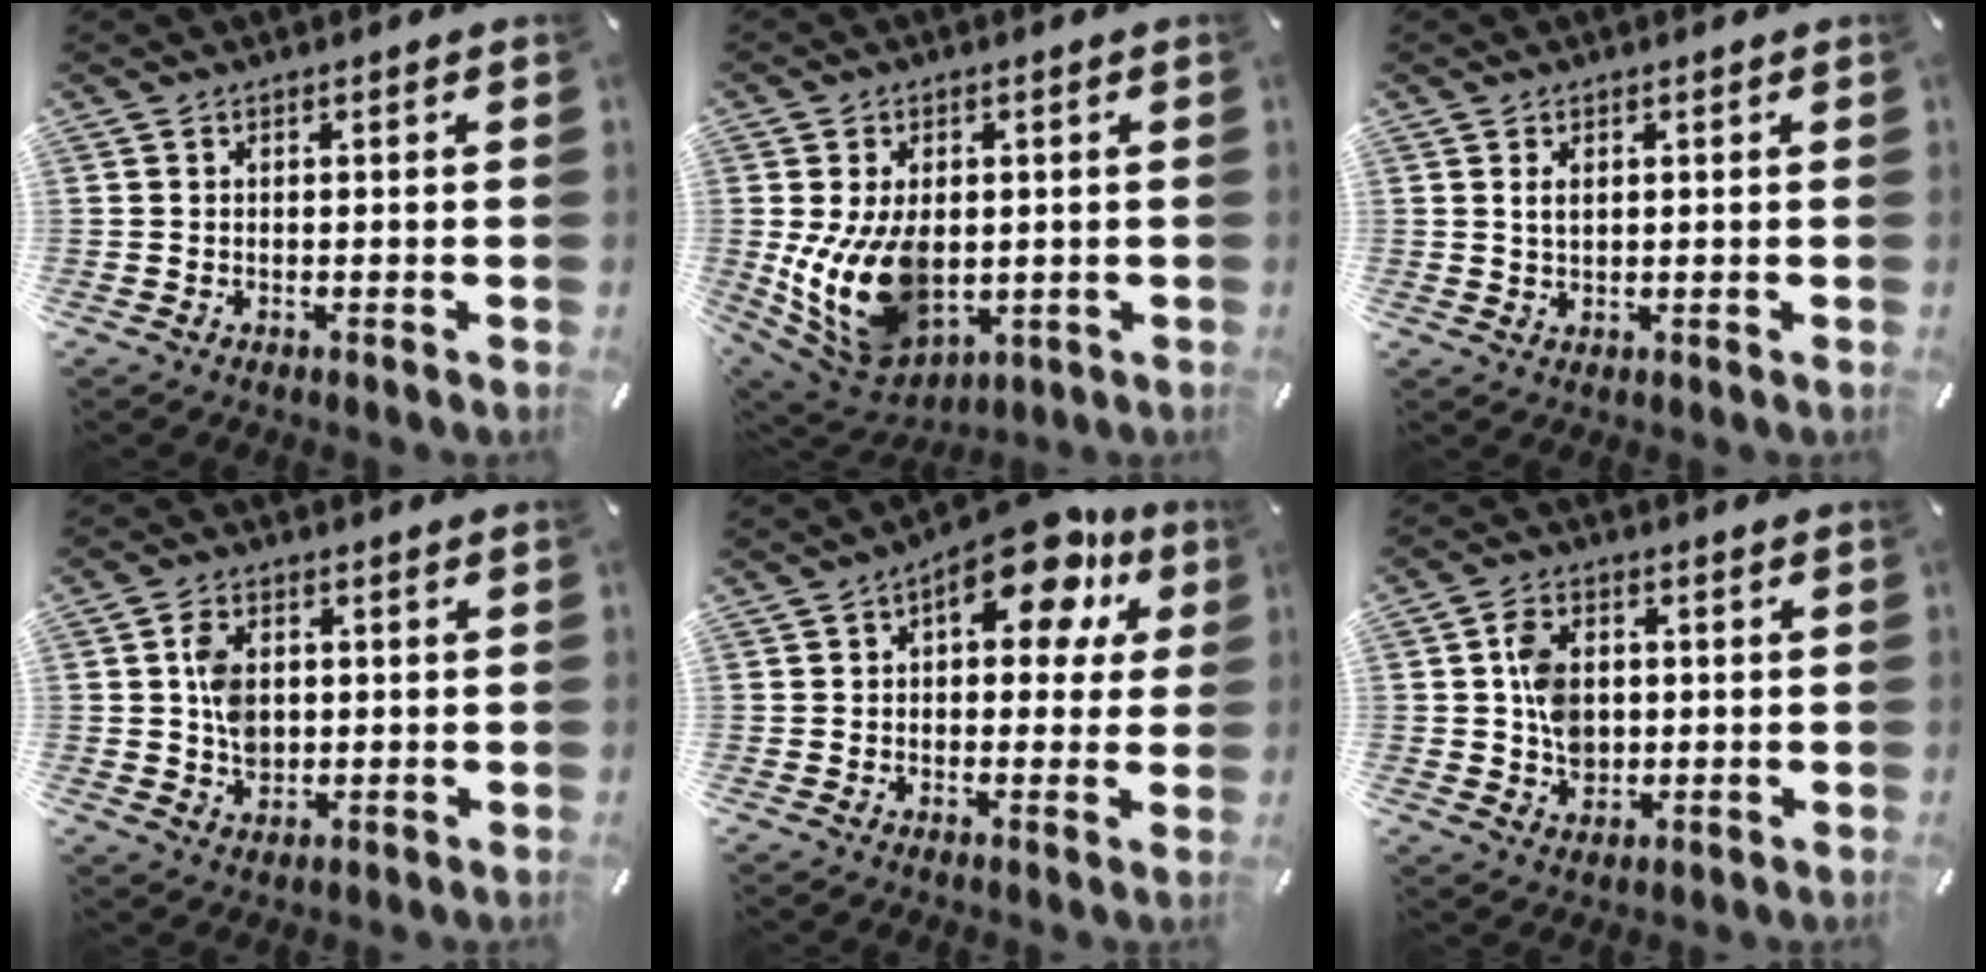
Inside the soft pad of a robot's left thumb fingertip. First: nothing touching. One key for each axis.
{"total": 15.3, "fx": -1.0, "fy": 10.8, "fz": 10.8, "tx": -0.231, "ty": -0.006, "tz": -0.010}
{"total": 2.1, "fx": 0.7, "fy": 1.2, "fz": 1.6, "tx": -0.035, "ty": 0.002, "tz": 0.013}
{"total": 6.7, "fx": 0.6, "fy": 5.3, "fz": 4.1, "tx": -0.081, "ty": 0.002, "tz": 0.008}
{"total": 13.8, "fx": 7.1, "fy": 6.6, "fz": 9.9, "tx": -0.123, "ty": -0.041, "tz": 0.114}
{"total": 7.8, "fx": 0.5, "fy": 6.4, "fz": 4.5, "tx": -0.081, "ty": 0.004, "tz": 0.007}